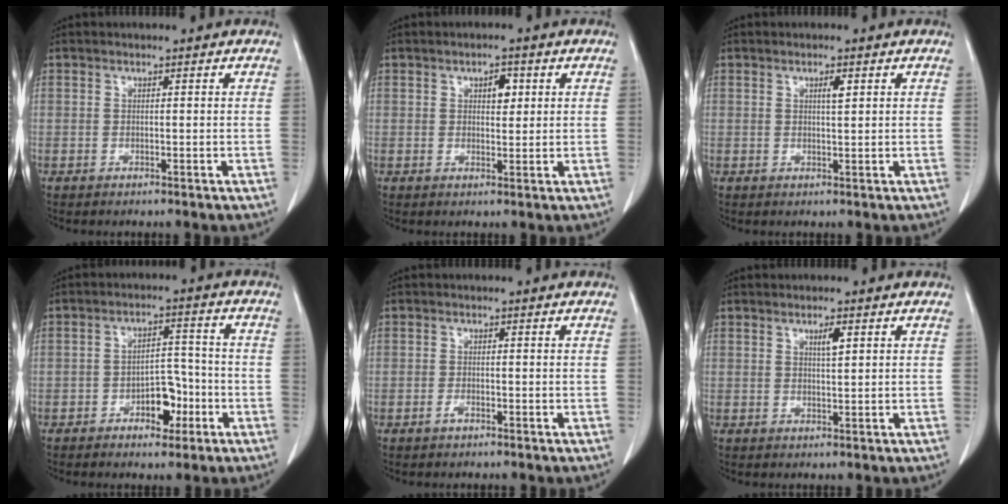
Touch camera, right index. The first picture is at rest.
{"total": 2.7, "force": [1.0, 1.4, 2.1], "torque": [-0.031, 0.001, 0.014]}
{"total": 1.5, "force": [0.6, 0.2, 1.3], "torque": [-0.026, -0.001, 0.009]}
{"total": 5.9, "force": [-2.7, 3.1, 4.1], "torque": [-0.060, 0.016, -0.040]}
{"total": 0.9, "force": [-0.7, 0.3, 0.6], "torque": [-0.015, 0.000, -0.011]}
{"total": 2.0, "force": [0.9, 0.2, 1.8], "torque": [-0.033, -0.003, 0.015]}